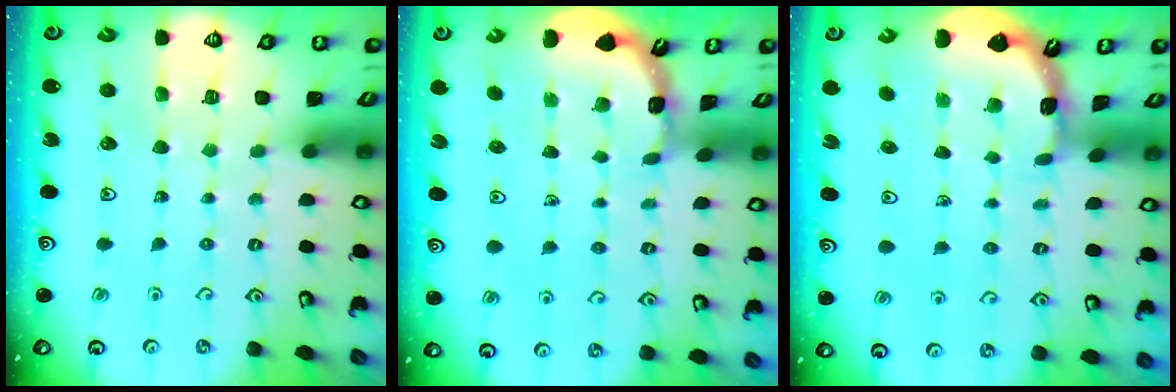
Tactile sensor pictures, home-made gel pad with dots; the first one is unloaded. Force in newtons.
{"total": 1.6, "press": 1.6, "slide": 0.1}
{"total": 1.7, "press": 1.7, "slide": 0.1}